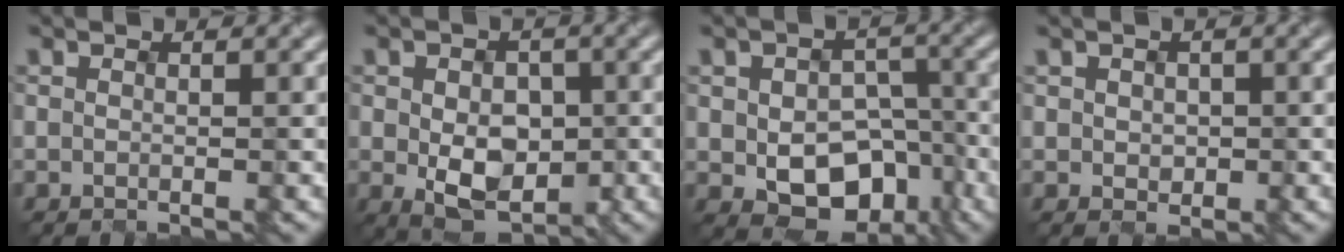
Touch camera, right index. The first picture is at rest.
{"total": 5.6, "force": [-1.1, 3.8, 4.0], "torque": [-0.070, -0.008, -0.012]}
{"total": 8.0, "force": [-2.5, 5.4, 5.3], "torque": [-0.087, -0.012, -0.025]}
{"total": 1.3, "force": [-0.1, 1.2, 0.3], "torque": [-0.008, 0.001, 0.006]}